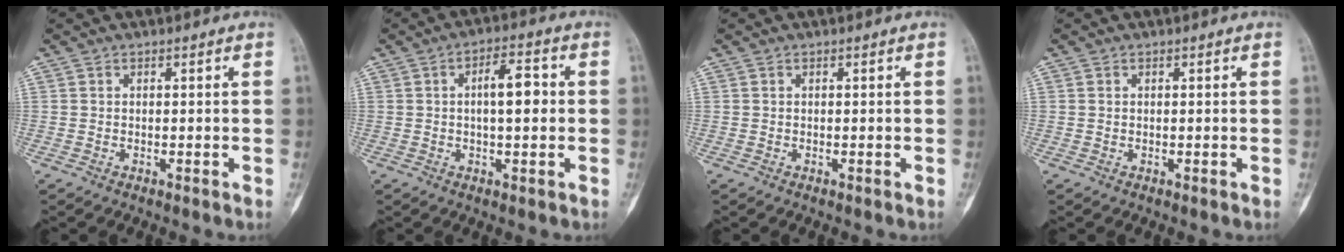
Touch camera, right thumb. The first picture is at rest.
{"total": 7.1, "force": [0.4, 2.8, 6.5], "torque": [-0.091, 0.010, -0.001]}
{"total": 0.0}
{"total": 0.0}